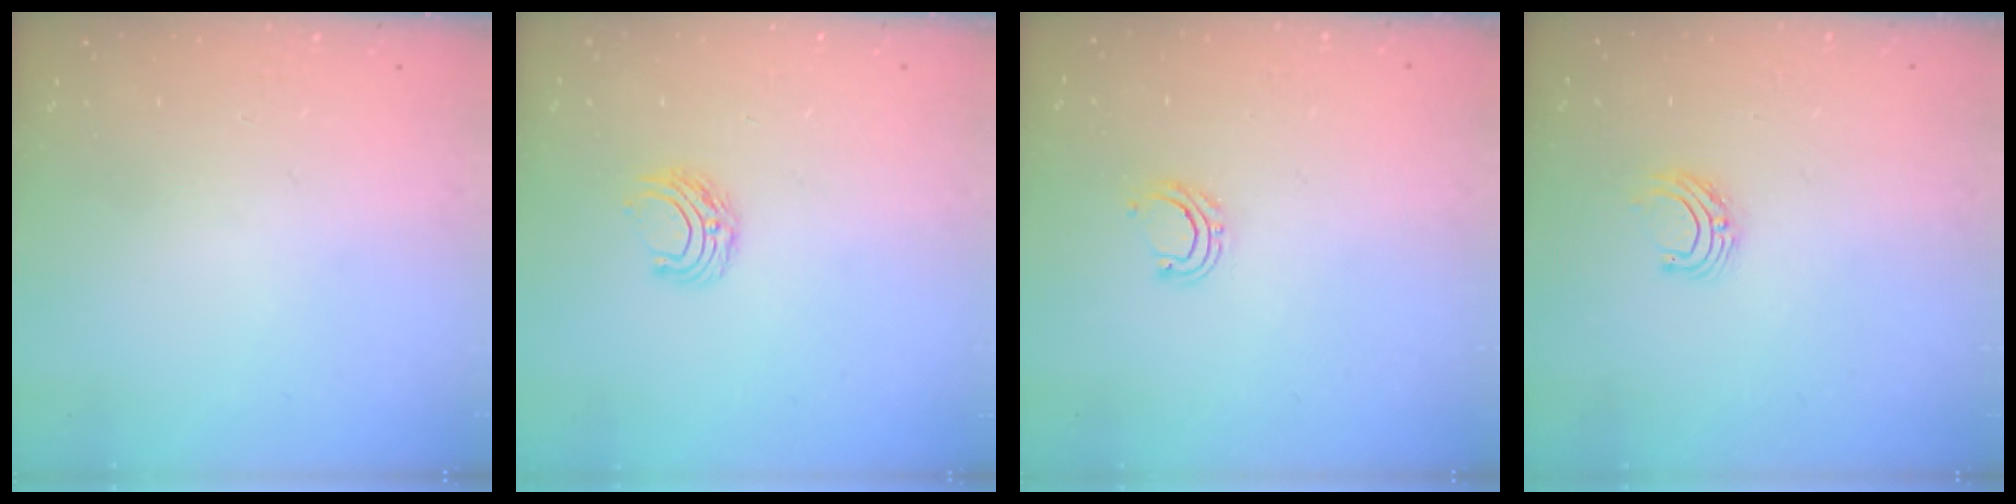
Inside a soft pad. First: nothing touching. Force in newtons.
{"total": 6.2, "press": 6.2, "slide": 0.5}
{"total": 6.3, "press": 6.2, "slide": 1.0}
{"total": 5.9, "press": 5.9, "slide": 0.5}